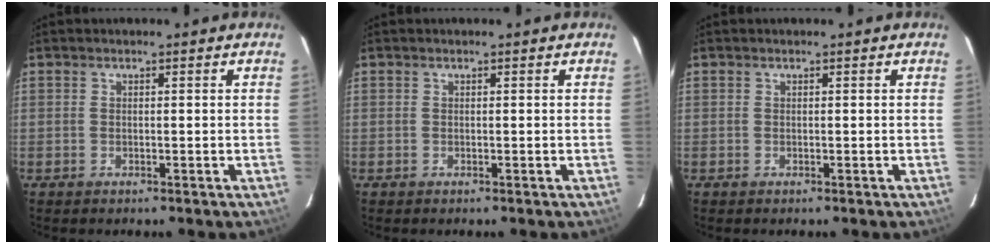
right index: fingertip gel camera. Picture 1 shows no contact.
{"total": 0.0}
{"total": 0.0}